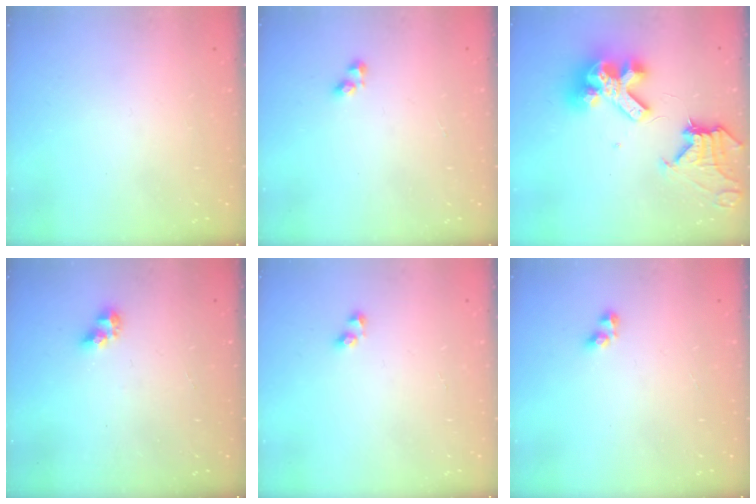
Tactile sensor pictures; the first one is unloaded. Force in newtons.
{"total": 2.4, "press": 2.3, "slide": 0.6}
{"total": 17.9, "press": 17.8, "slide": 2.2}
{"total": 5.3, "press": 5.3, "slide": 0.3}
{"total": 2.7, "press": 2.6, "slide": 0.6}
{"total": 2.5, "press": 2.5, "slide": 0.1}